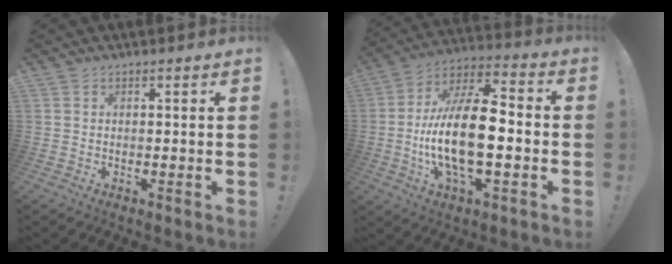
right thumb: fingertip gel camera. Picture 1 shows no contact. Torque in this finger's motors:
{"motor_torque": [2.55, 2.46, 1.93, -0.84, 0.56]}